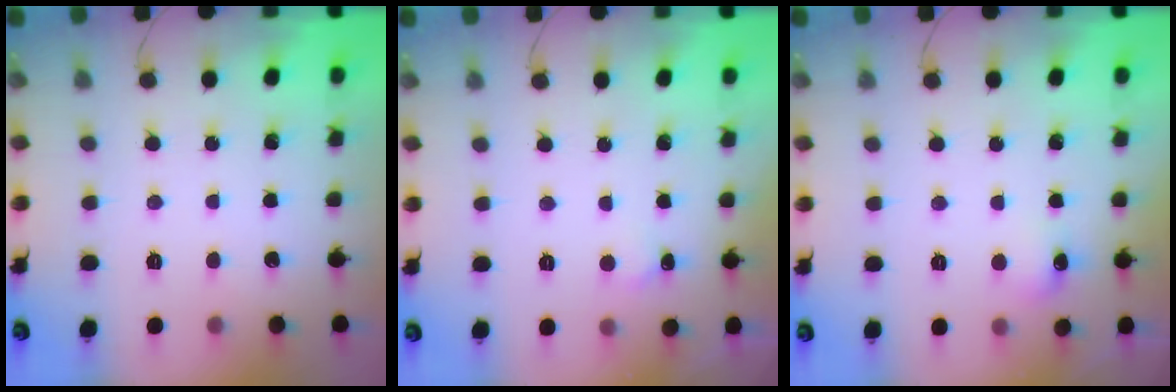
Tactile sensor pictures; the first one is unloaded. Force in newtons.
{"total": 4.3, "press": 4.1, "slide": 1.3}
{"total": 5.7, "press": 5.5, "slide": 1.6}